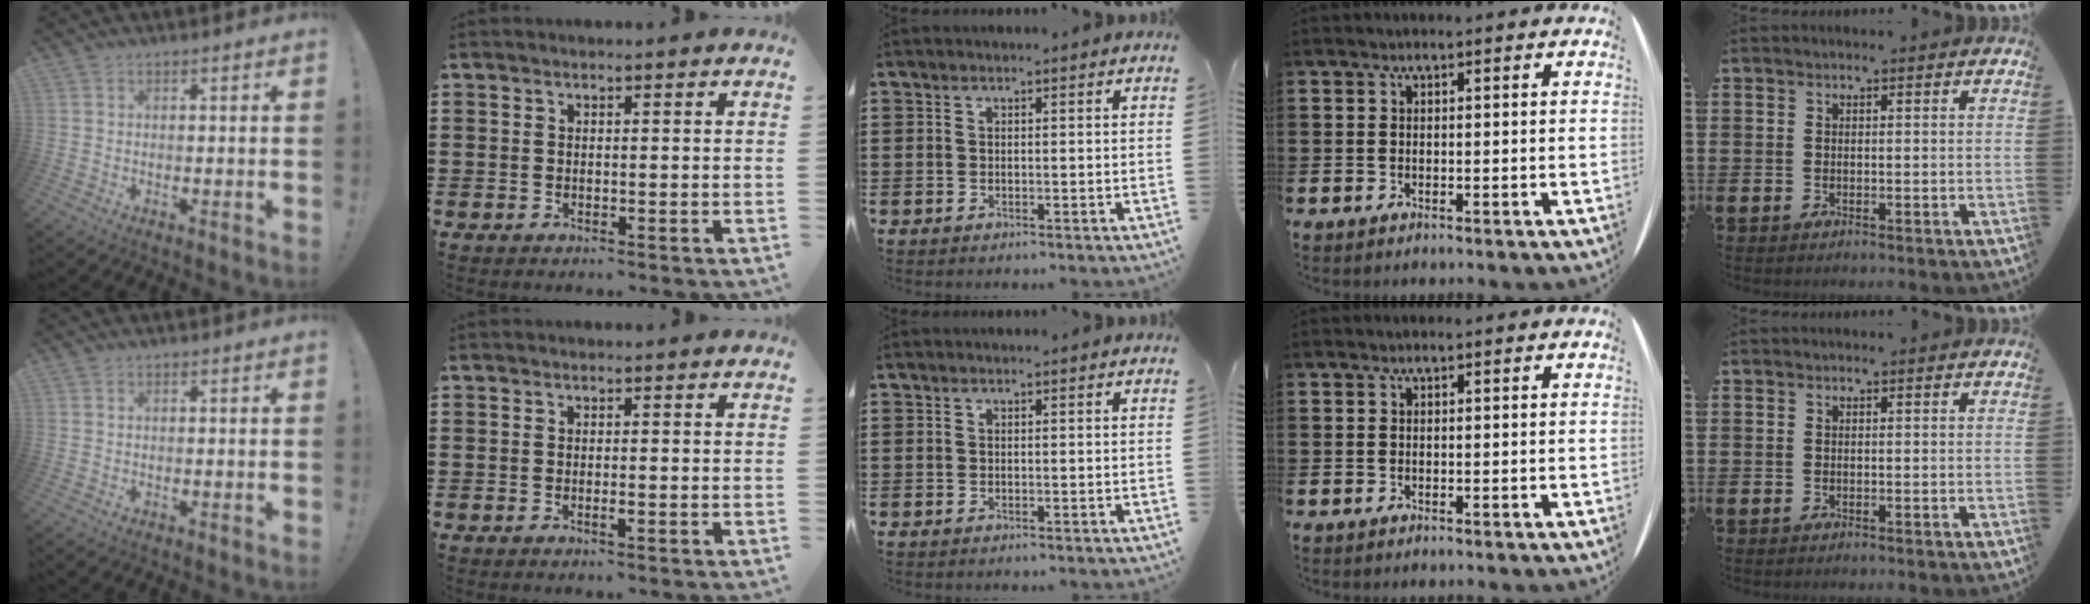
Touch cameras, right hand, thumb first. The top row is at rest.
{"index": {"total": 1.0, "force": [-0.5, 0.1, 0.8], "torque": [-0.016, -0.004, -0.007]}}